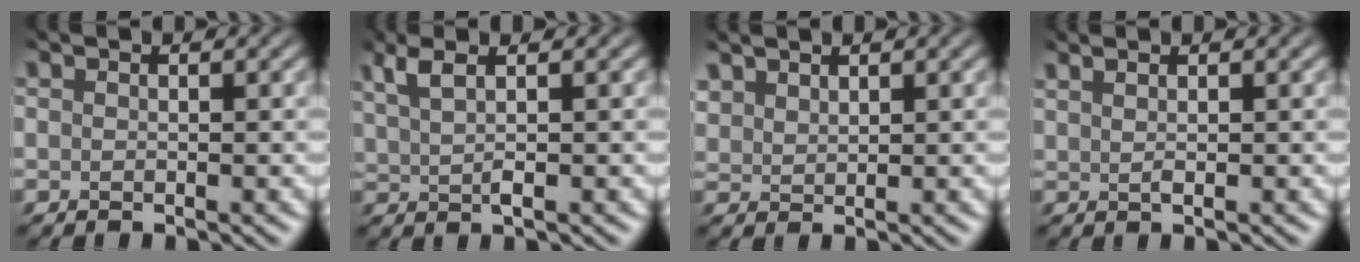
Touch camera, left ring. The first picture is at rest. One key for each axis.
{"total": 2.7, "fx": 1.5, "fy": 0.2, "fz": 2.2, "tx": -0.054, "ty": 0.005, "tz": 0.036}
{"total": 1.8, "fx": 1.6, "fy": 0.4, "fz": 0.5, "tx": -0.019, "ty": 0.008, "tz": 0.041}
{"total": 1.4, "fx": 1.1, "fy": 0.0, "fz": 0.9, "tx": -0.014, "ty": 0.004, "tz": 0.020}